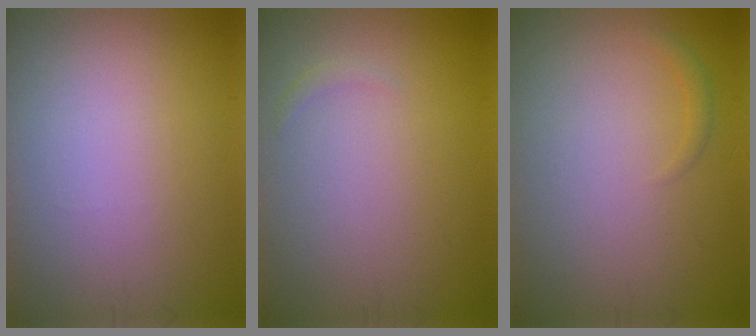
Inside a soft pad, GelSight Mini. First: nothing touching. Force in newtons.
{"total": 0.5, "press": 0.5, "slide": 0.0}
{"total": 0.7, "press": 0.7, "slide": 0.1}